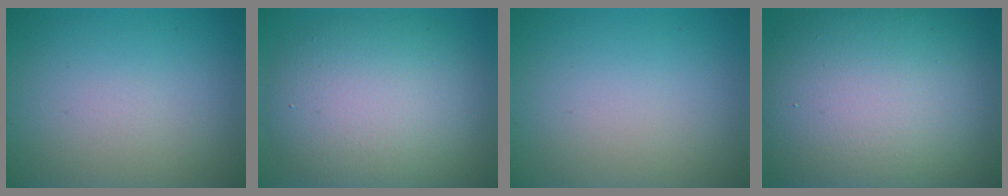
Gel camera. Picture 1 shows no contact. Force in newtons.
{"total": 9.3, "press": 9.3, "slide": 0.5}
{"total": 0.0}
{"total": 15.3, "press": 15.3, "slide": 1.1}